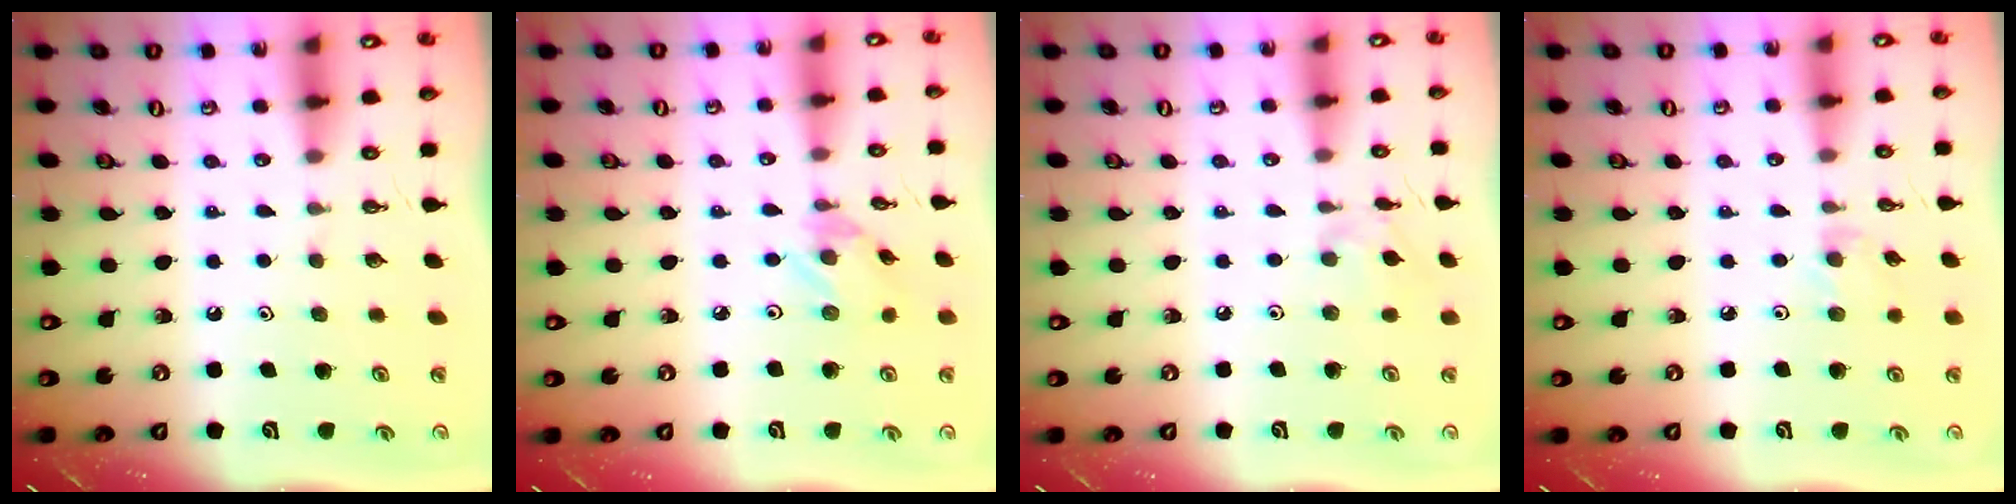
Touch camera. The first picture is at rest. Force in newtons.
{"total": 2.1, "press": 2.1, "slide": 0.1}
{"total": 3.2, "press": 3.2, "slide": 0.2}
{"total": 2.3, "press": 2.3, "slide": 0.4}